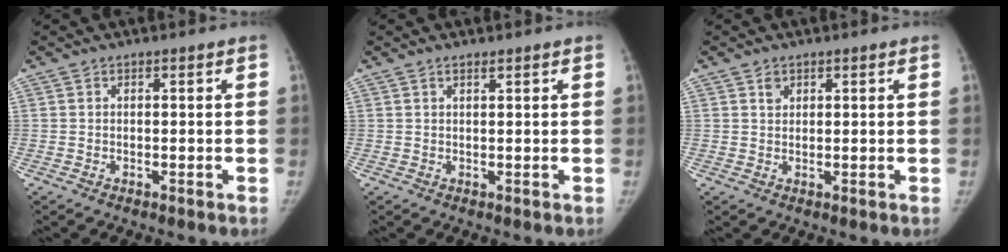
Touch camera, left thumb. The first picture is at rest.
{"total": 0.8, "force": [0.6, 0.2, 0.5], "torque": [-0.009, -0.001, 0.013]}
{"total": 1.6, "force": [0.9, 1.2, 0.5], "torque": [0.006, -0.004, 0.015]}